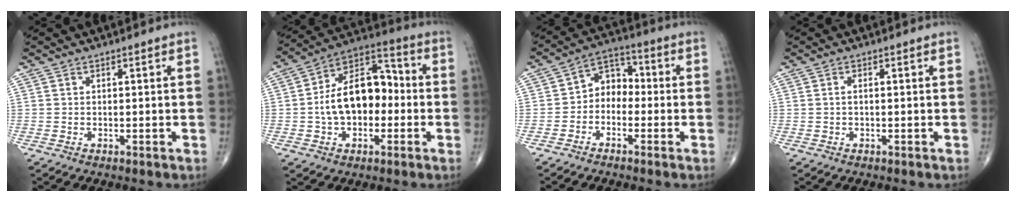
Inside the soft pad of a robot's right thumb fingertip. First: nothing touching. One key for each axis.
{"total": 15.6, "fx": -1.3, "fy": 9.9, "fz": 12.0, "tx": -0.176, "ty": 0.045, "tz": -0.028}
{"total": 6.6, "fx": -1.5, "fy": 5.2, "fz": 3.9, "tx": -0.034, "ty": 0.036, "tz": -0.046}
{"total": 0.8, "fx": 0.0, "fy": 0.3, "fz": 0.7, "tx": -0.017, "ty": 0.001, "tz": -0.002}